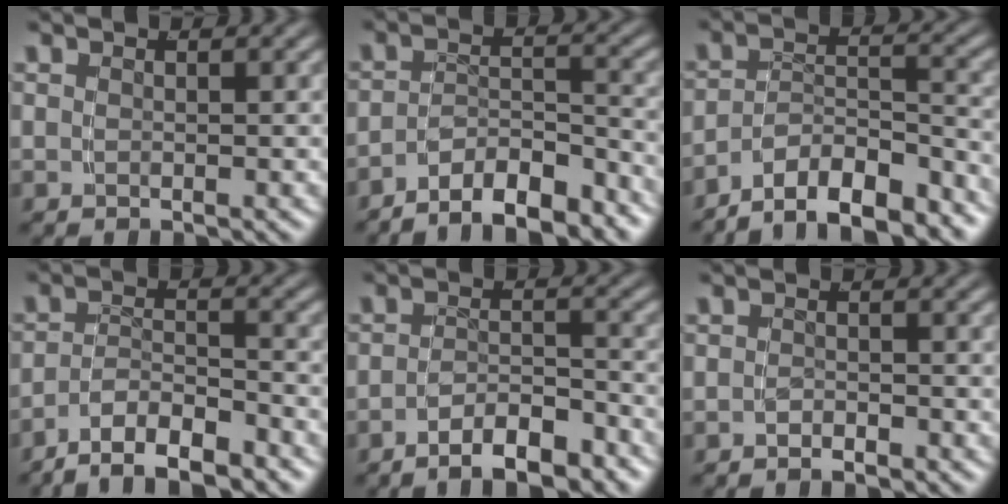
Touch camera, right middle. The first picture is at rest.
{"total": 7.1, "force": [-6.4, 2.0, 2.4], "torque": [-0.032, -0.018, -0.100]}
{"total": 8.6, "force": [-7.1, 3.5, 3.4], "torque": [-0.055, -0.021, -0.107]}
{"total": 6.2, "force": [-5.2, 2.3, 2.4], "torque": [-0.039, -0.013, -0.085]}
{"total": 5.5, "force": [-5.0, 1.0, 2.0], "torque": [-0.026, -0.010, -0.081]}
{"total": 1.3, "force": [-1.2, -0.2, 0.1], "torque": [-0.004, -0.003, -0.021]}